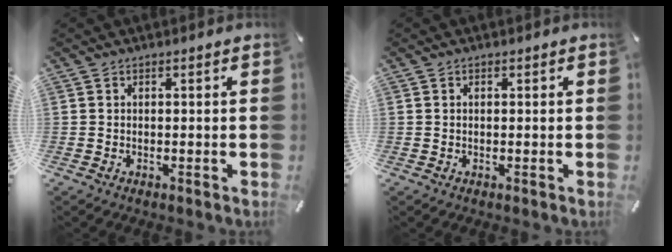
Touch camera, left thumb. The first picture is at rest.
{"total": 0.6, "force": [0.1, 0.4, 0.5], "torque": [-0.010, 0.002, 0.001]}